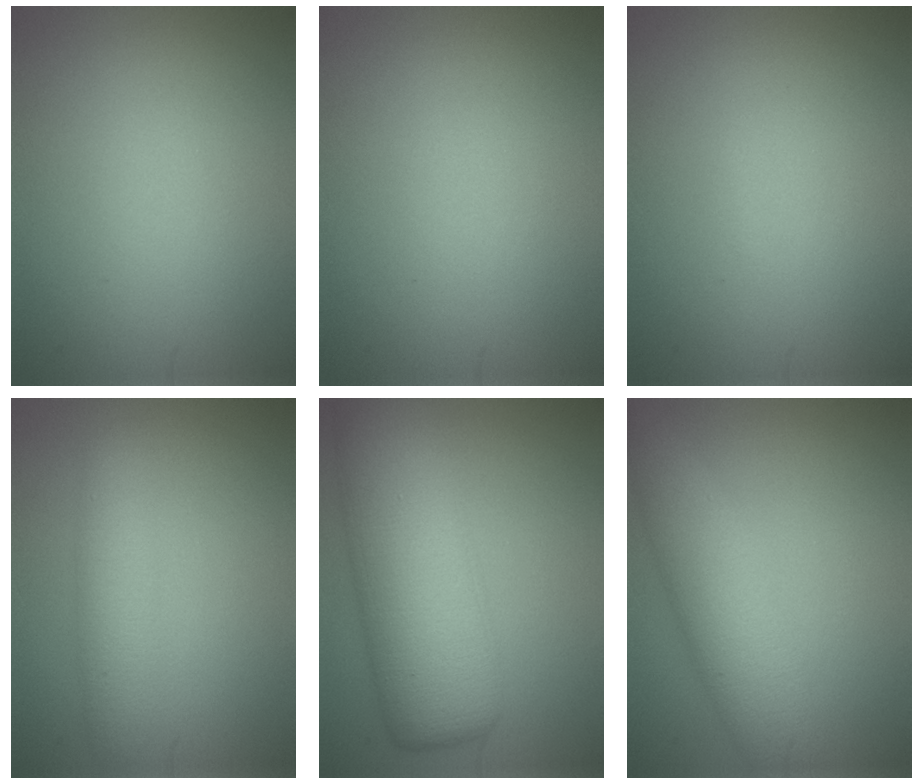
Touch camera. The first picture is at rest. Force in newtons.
{"total": 0.0}
{"total": 0.0}
{"total": 2.9, "press": 2.9, "slide": 0.1}
{"total": 10.5, "press": 10.5, "slide": 0.2}
{"total": 5.1, "press": 5.1, "slide": 0.2}